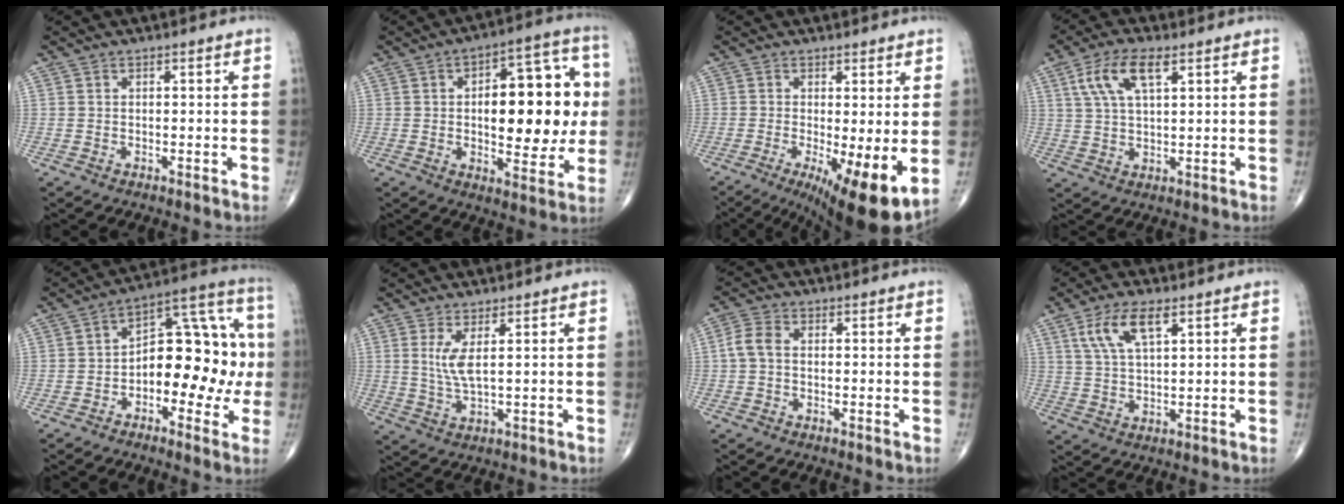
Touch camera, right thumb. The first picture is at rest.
{"total": 19.8, "force": [0.9, 9.5, 17.4], "torque": [-0.199, 0.021, 0.015]}
{"total": 11.8, "force": [-2.4, 2.9, 11.2], "torque": [-0.173, -0.025, -0.030]}
{"total": 8.6, "force": [3.8, 3.4, 6.9], "torque": [-0.141, 0.000, 0.074]}
{"total": 17.0, "force": [-2.0, 9.6, 13.9], "torque": [-0.154, 0.053, -0.037]}
{"total": 4.5, "force": [1.3, 0.9, 4.2], "torque": [-0.096, -0.017, 0.034]}
{"total": 3.8, "force": [-0.1, 2.5, 2.9], "torque": [-0.062, 0.011, -0.008]}
{"total": 7.7, "force": [3.7, 2.8, 6.2], "torque": [-0.124, -0.006, 0.074]}